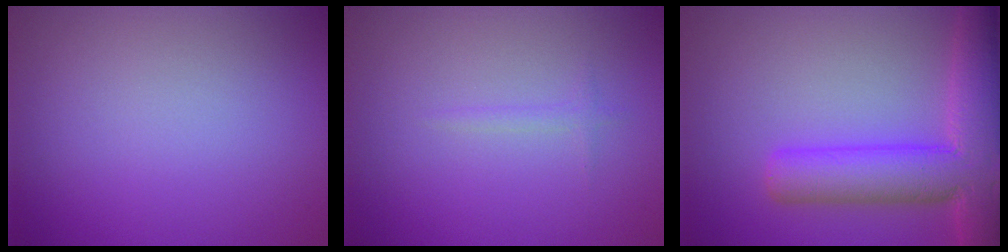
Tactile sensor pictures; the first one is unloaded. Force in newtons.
{"total": 0.7, "press": 0.7, "slide": 0.0}
{"total": 8.6, "press": 8.6, "slide": 0.5}